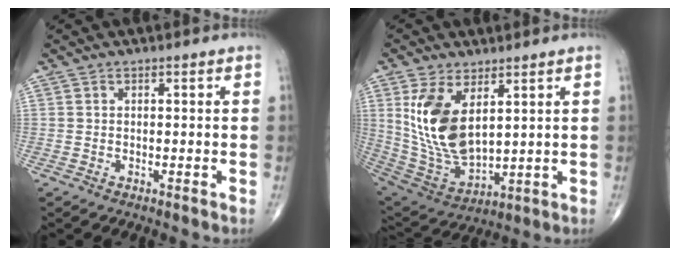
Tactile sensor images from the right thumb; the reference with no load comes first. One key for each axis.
{"total": 15.6, "fx": 4.8, "fy": 8.0, "fz": 12.5, "tx": -0.233, "ty": -0.026, "tz": 0.117}